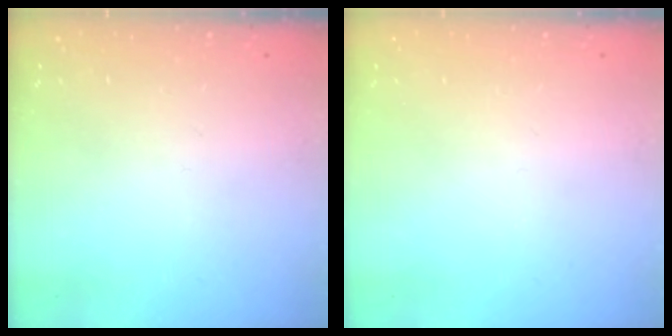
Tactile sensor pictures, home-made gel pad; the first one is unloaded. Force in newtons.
{"total": 0.0}